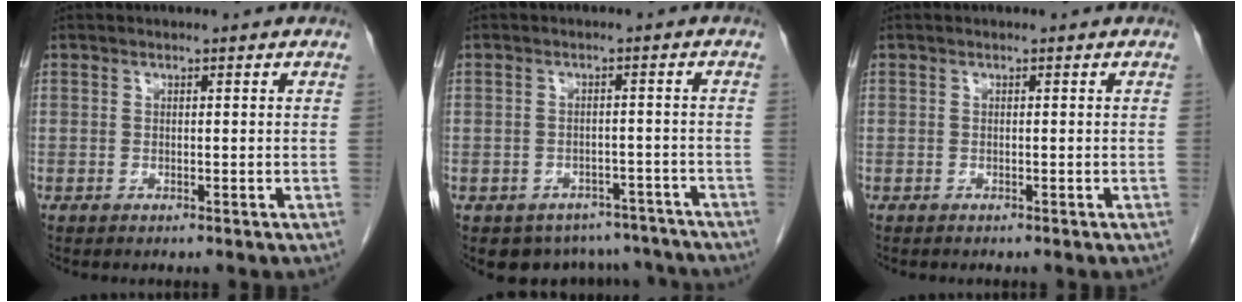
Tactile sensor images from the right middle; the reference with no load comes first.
{"total": 8.6, "force": [-7.3, 4.6, 0.6], "torque": [0.009, 0.021, -0.080]}
{"total": 0.0}